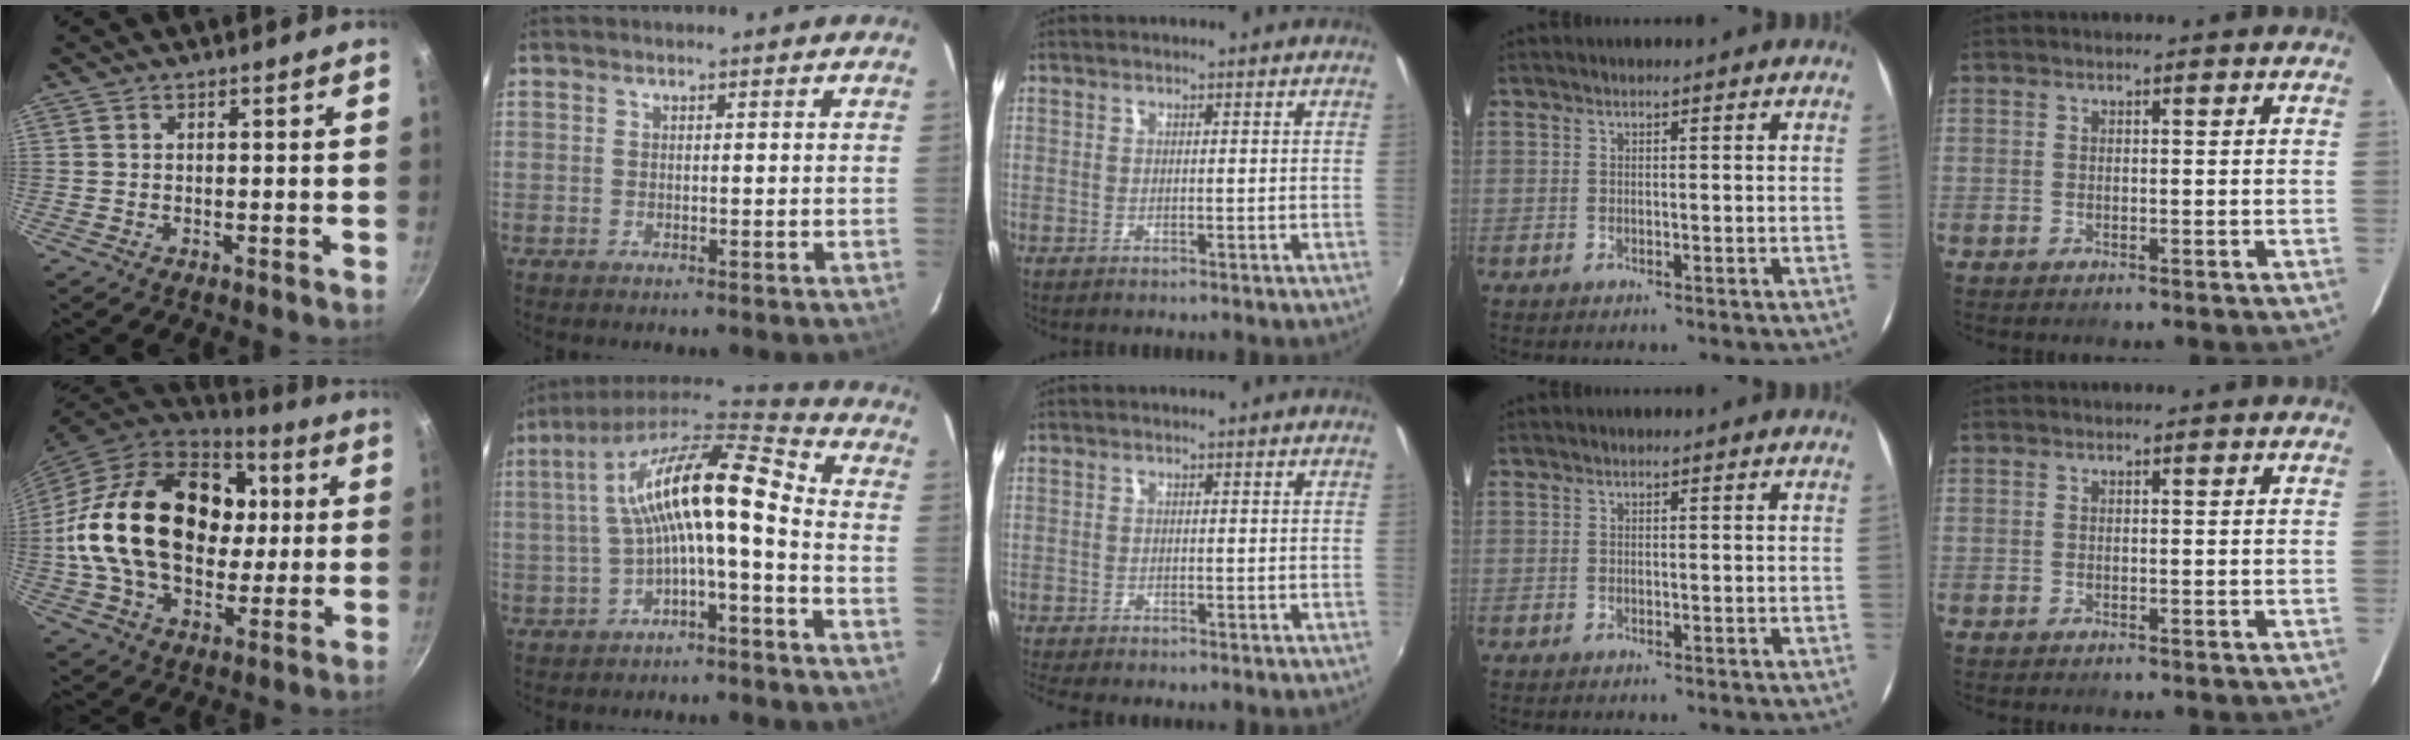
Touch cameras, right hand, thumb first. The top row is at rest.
{"thumb": {"total": 30.1, "force": [3.1, 20.7, 21.6], "torque": [-0.366, 0.024, 0.053]}, "index": {"total": 16.1, "force": [-1.7, 4.0, 15.5], "torque": [-0.293, 0.027, -0.035]}, "middle": {"total": 3.6, "force": [-2.9, 0.9, 2.0], "torque": [-0.043, -0.021, -0.047]}}